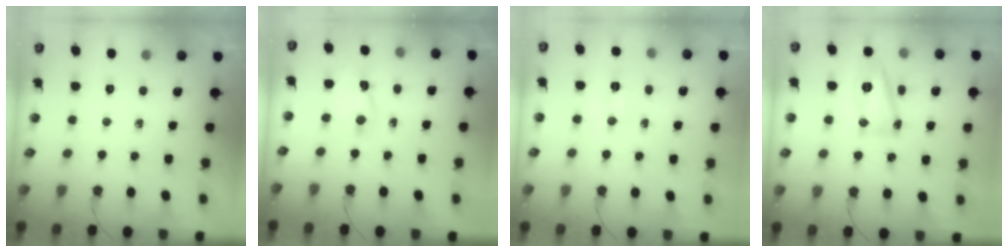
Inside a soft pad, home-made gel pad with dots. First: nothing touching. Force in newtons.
{"total": 1.8, "press": 1.8, "slide": 0.3}
{"total": 2.6, "press": 2.6, "slide": 0.3}
{"total": 12.7, "press": 12.6, "slide": 1.4}